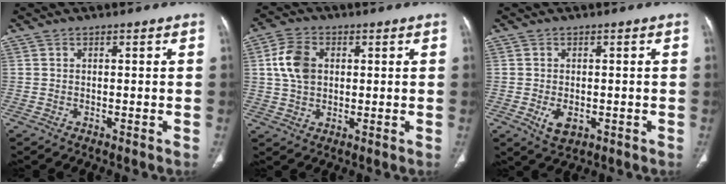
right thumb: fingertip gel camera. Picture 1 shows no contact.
{"total": 7.6, "force": [1.4, 5.4, 5.1], "torque": [-0.093, 0.005, 0.026]}
{"total": 4.1, "force": [-1.1, 2.5, 3.0], "torque": [-0.049, -0.005, -0.009]}